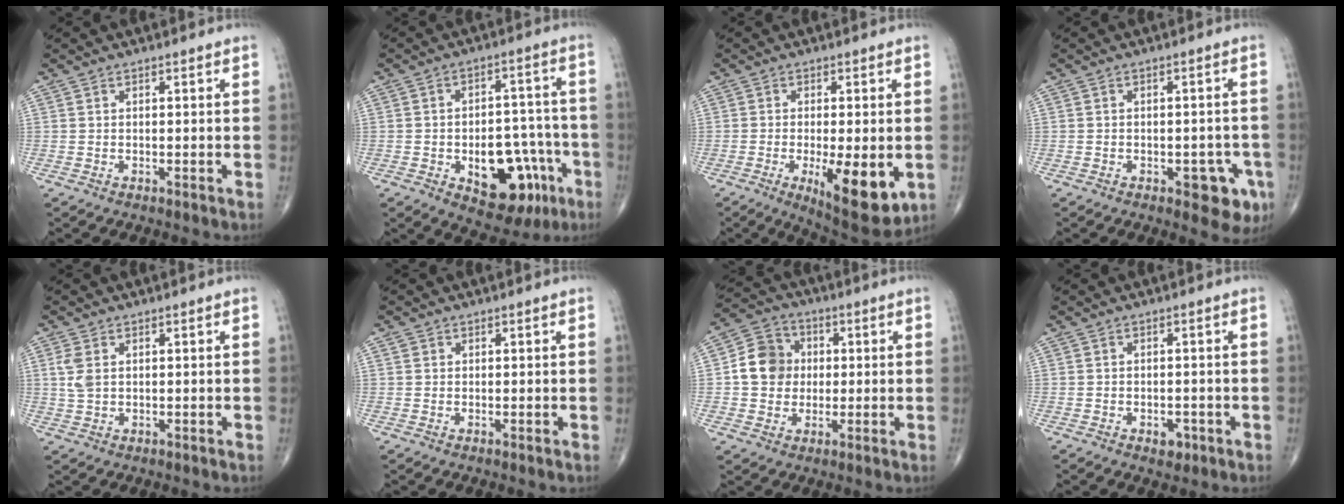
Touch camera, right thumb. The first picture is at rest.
{"total": 16.0, "force": [-6.2, 9.1, 11.6], "torque": [-0.116, 0.045, -0.073]}
{"total": 12.5, "force": [-3.3, 4.2, 11.3], "torque": [-0.161, -0.024, -0.039]}
{"total": 6.5, "force": [-2.7, 3.2, 4.9], "torque": [-0.033, 0.008, -0.029]}
{"total": 3.5, "force": [0.8, 2.1, 2.6], "torque": [-0.065, 0.002, 0.020]}
{"total": 0.8, "force": [0.3, 0.7, 0.1], "torque": [0.004, 0.000, 0.003]}
{"total": 9.4, "force": [0.5, 8.3, 4.3], "torque": [-0.052, 0.014, -0.002]}
{"total": 2.4, "force": [-1.1, 1.6, 1.4], "torque": [-0.010, 0.002, -0.011]}